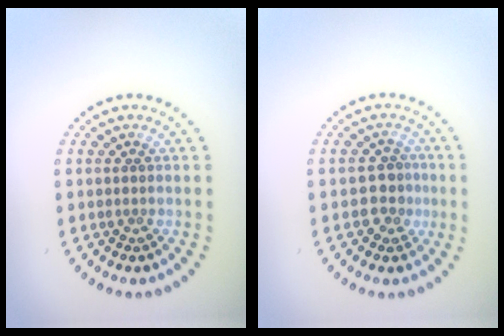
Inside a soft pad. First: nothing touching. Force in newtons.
{"total": 2.6, "press": 2.4, "slide": 0.9}